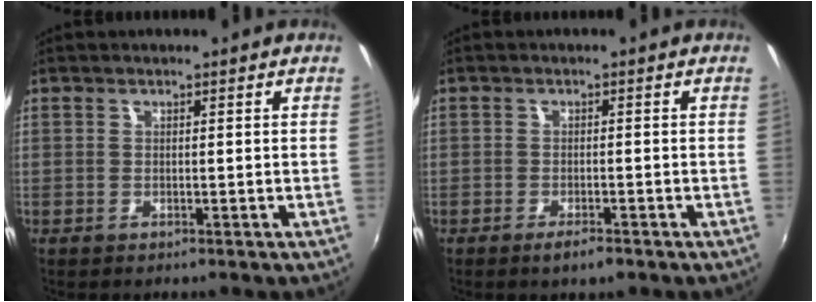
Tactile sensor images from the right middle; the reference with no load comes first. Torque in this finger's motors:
{"motor_torque": [0.85, -0.73, 0.37, 0.15]}